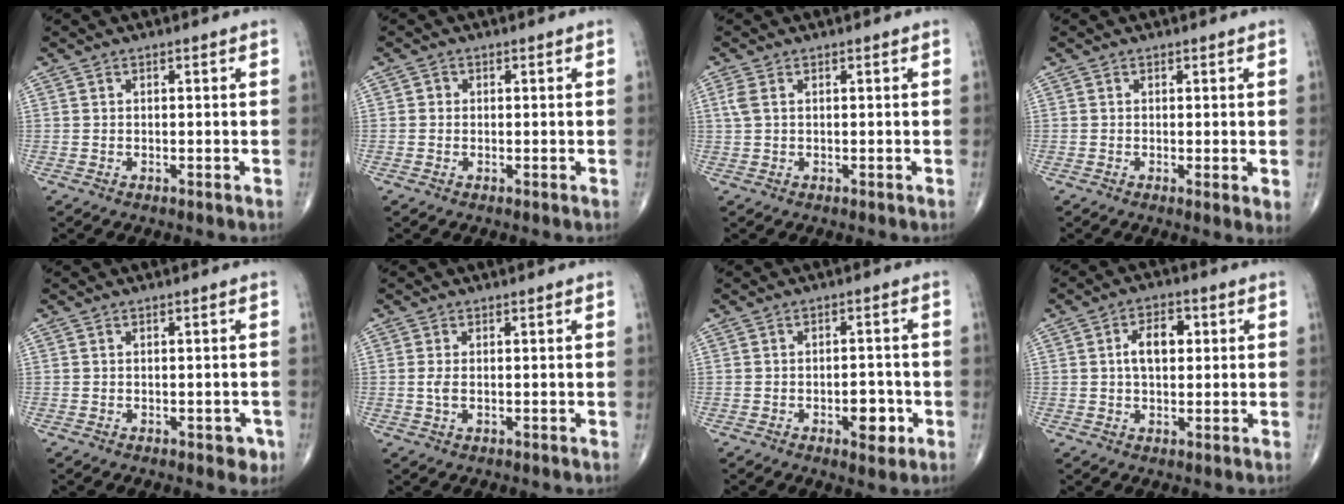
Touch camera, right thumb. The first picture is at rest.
{"total": 0.8, "force": [-0.1, 0.7, 0.2], "torque": [0.003, 0.002, -0.004]}
{"total": 2.0, "force": [0.6, 1.0, 1.6], "torque": [-0.051, 0.014, 0.018]}
{"total": 2.2, "force": [0.0, 0.5, 2.1], "torque": [-0.035, -0.007, -0.004]}
{"total": 2.4, "force": [-1.1, 1.4, 1.6], "torque": [-0.003, 0.004, -0.011]}
{"total": 1.8, "force": [-0.1, 0.8, 1.6], "torque": [-0.040, -0.002, 0.000]}
{"total": 5.2, "force": [-2.0, 2.6, 4.1], "torque": [-0.038, 0.011, -0.024]}
{"total": 6.3, "force": [1.1, 3.7, 4.9], "torque": [-0.073, 0.011, 0.014]}